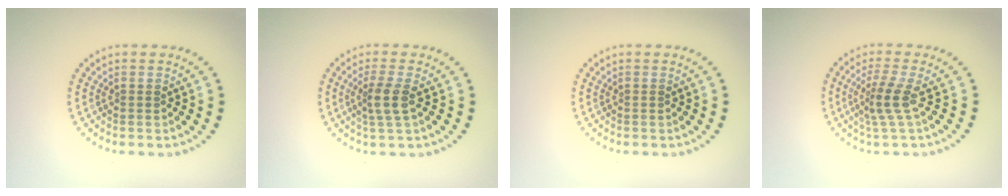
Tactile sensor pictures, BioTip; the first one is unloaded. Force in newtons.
{"total": 2.3, "press": 1.9, "slide": 1.2}
{"total": 0.0}
{"total": 2.6, "press": 1.8, "slide": 1.9}